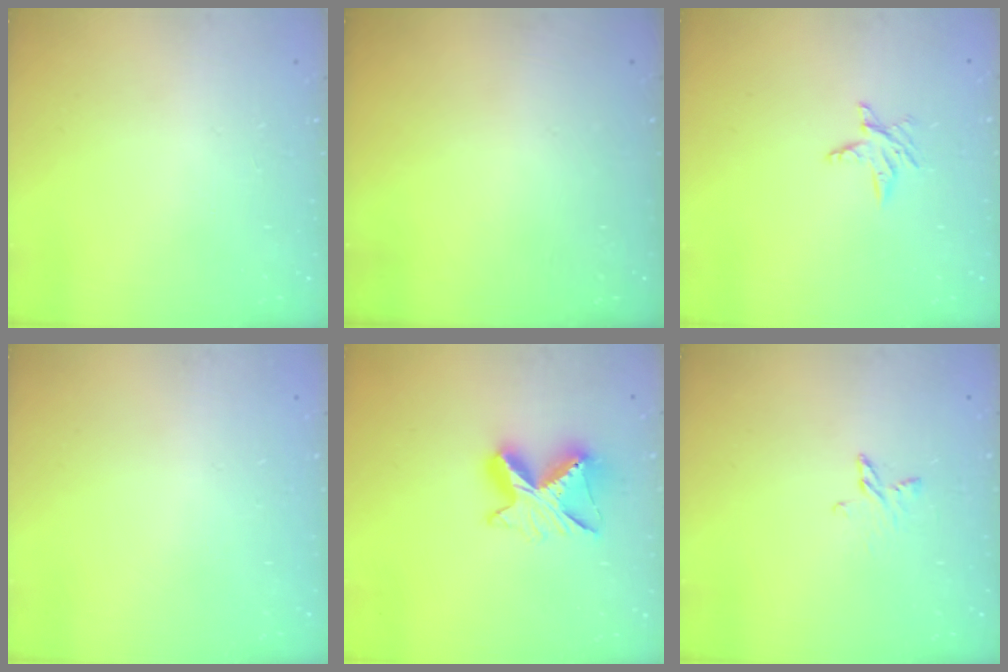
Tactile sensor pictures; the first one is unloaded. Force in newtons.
{"total": 0.0}
{"total": 3.9, "press": 3.9, "slide": 0.5}
{"total": 0.0}
{"total": 9.3, "press": 9.3, "slide": 0.9}
{"total": 3.2, "press": 3.2, "slide": 0.3}